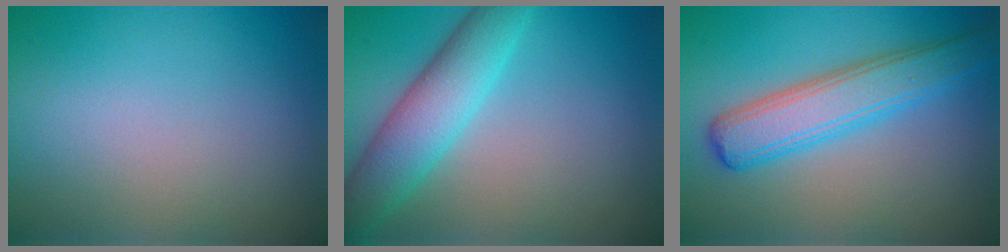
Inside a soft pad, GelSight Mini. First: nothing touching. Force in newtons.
{"total": 5.6, "press": 5.6, "slide": 0.2}
{"total": 5.3, "press": 5.3, "slide": 0.1}